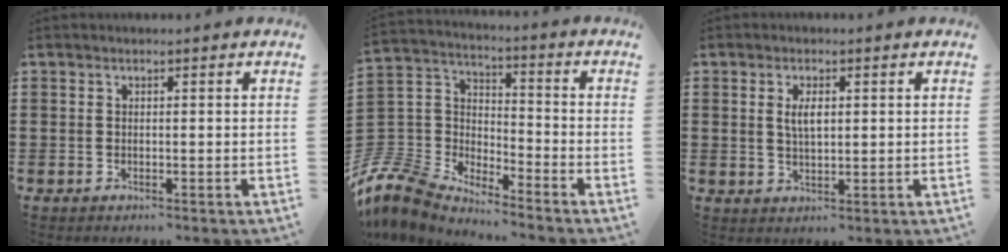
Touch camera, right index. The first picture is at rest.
{"total": 7.9, "force": [-7.3, 2.7, 1.4], "torque": [-0.089, -0.014, -0.162]}
{"total": 3.3, "force": [0.8, 1.3, 3.0], "torque": [-0.062, 0.004, 0.011]}